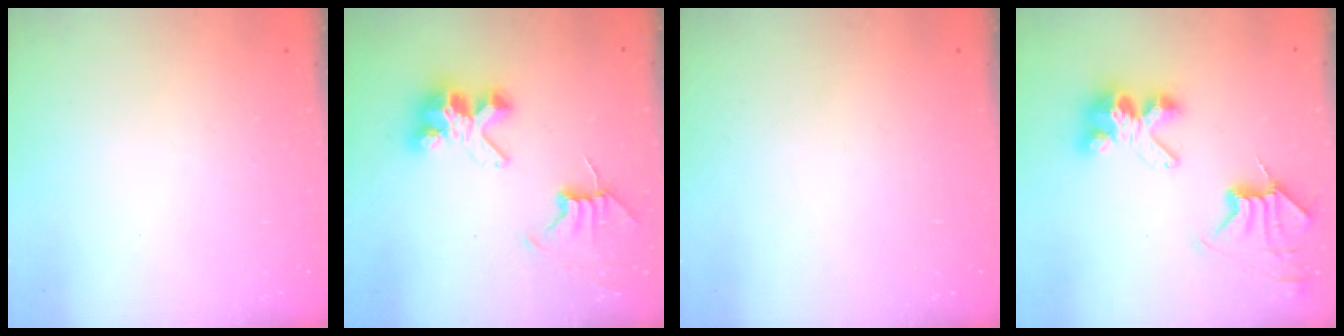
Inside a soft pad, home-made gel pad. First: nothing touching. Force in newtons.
{"total": 8.7, "press": 8.6, "slide": 0.7}
{"total": 0.0}
{"total": 8.6, "press": 8.5, "slide": 1.1}